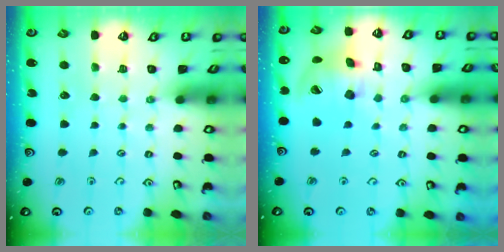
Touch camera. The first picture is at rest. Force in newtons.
{"total": 14.2, "press": 14.1, "slide": 1.1}